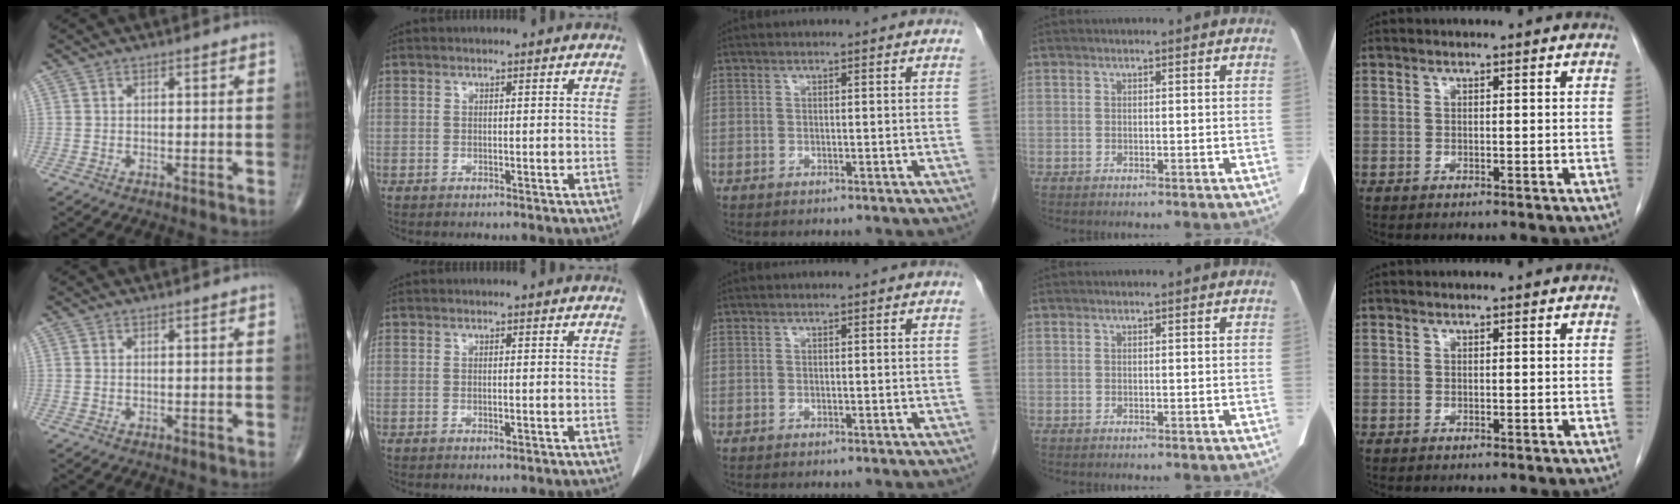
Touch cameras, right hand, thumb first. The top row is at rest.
{"index": {"total": 0.8, "force": [-0.2, 0.2, 0.8], "torque": [-0.013, -0.002, -0.001]}}